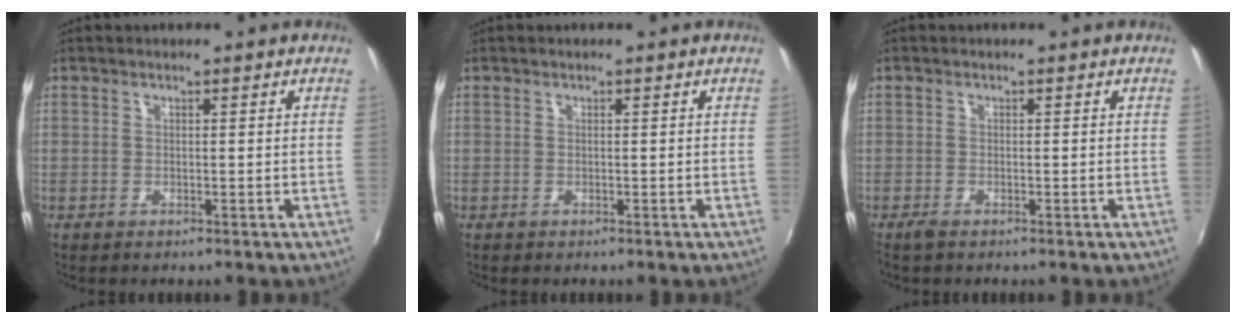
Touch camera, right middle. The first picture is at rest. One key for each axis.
{"total": 0.0}
{"total": 1.3, "fx": -1.0, "fy": 0.3, "fz": 0.7, "tx": -0.016, "ty": -0.005, "tz": -0.021}